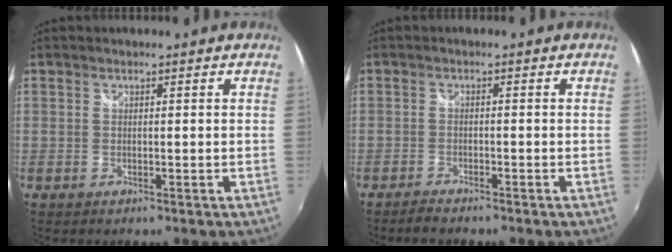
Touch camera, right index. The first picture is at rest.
{"total": 2.3, "force": [-2.2, 0.2, 0.5], "torque": [-0.023, -0.009, -0.043]}